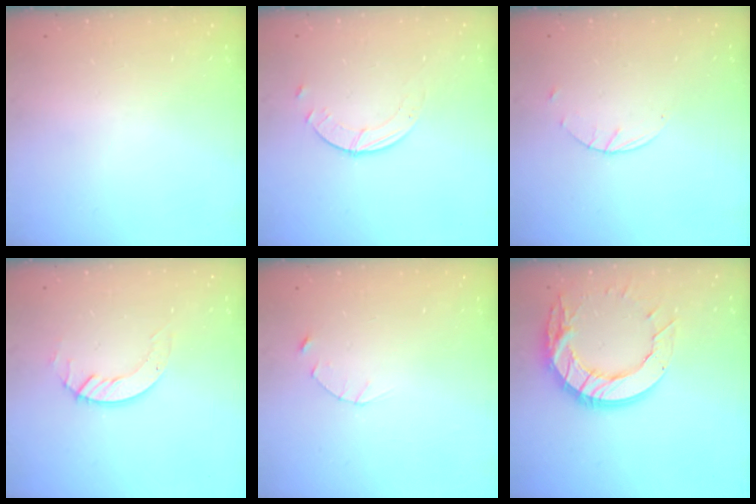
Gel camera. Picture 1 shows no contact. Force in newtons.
{"total": 2.5, "press": 2.5, "slide": 0.3}
{"total": 1.7, "press": 1.7, "slide": 0.3}
{"total": 4.5, "press": 4.5, "slide": 0.4}
{"total": 2.5, "press": 2.4, "slide": 0.3}
{"total": 15.9, "press": 15.9, "slide": 1.3}